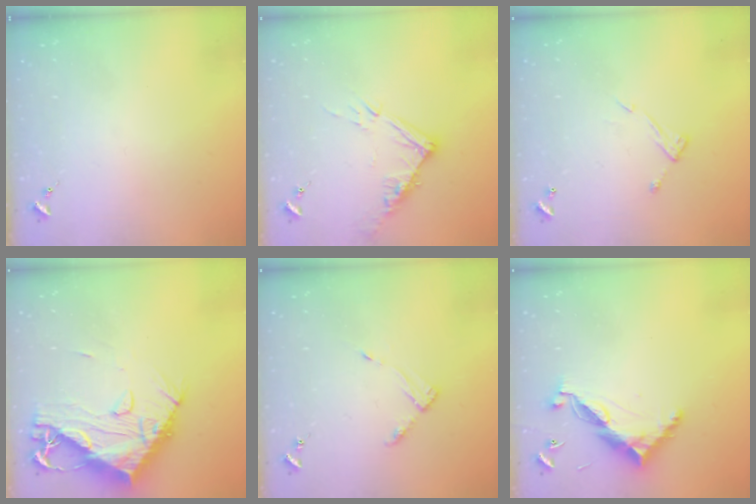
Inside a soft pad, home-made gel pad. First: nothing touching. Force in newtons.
{"total": 12.1, "press": 12.1, "slide": 1.2}
{"total": 7.0, "press": 7.0, "slide": 0.4}
{"total": 18.4, "press": 18.3, "slide": 1.6}
{"total": 4.9, "press": 4.8, "slide": 0.6}
{"total": 10.4, "press": 10.4, "slide": 0.4}